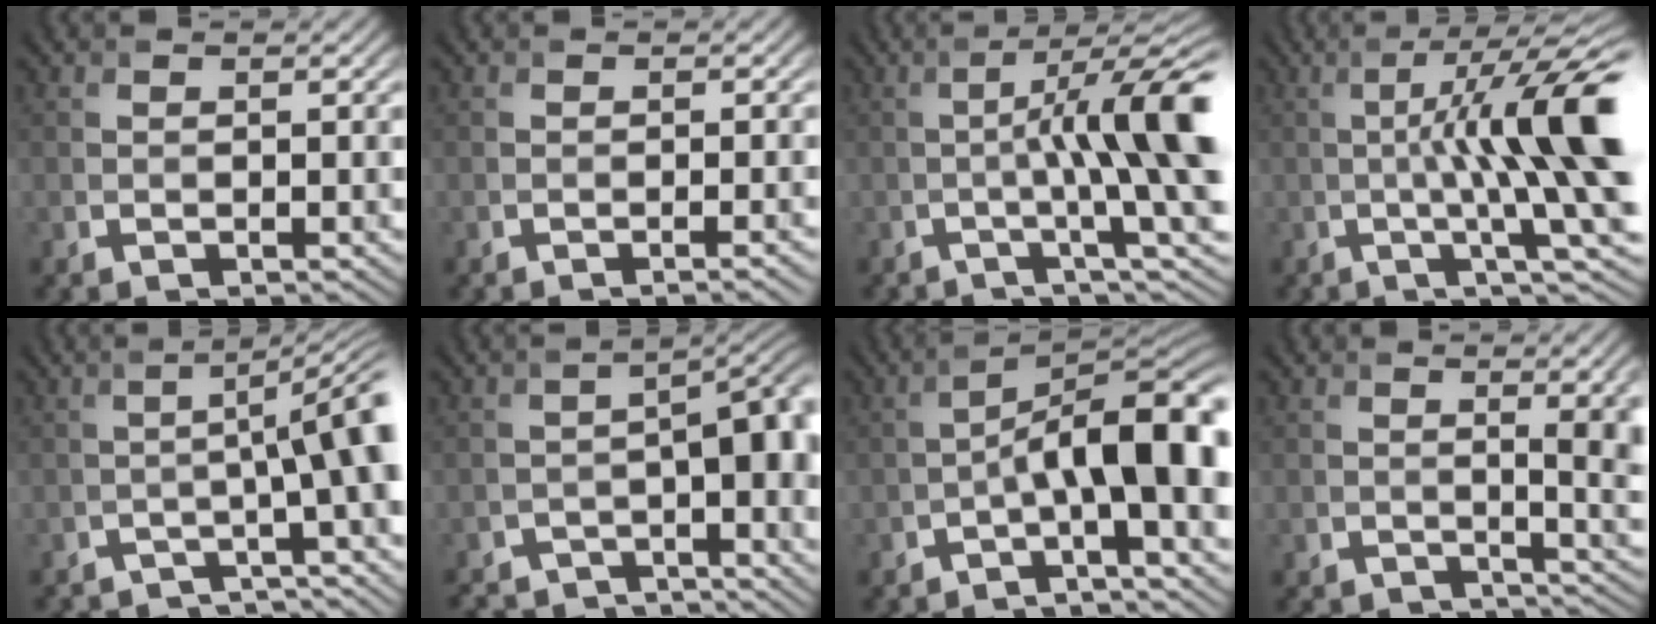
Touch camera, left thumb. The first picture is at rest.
{"total": 1.6, "force": [-0.8, 0.4, 1.4], "torque": [-0.009, 0.004, -0.019]}
{"total": 11.2, "force": [-0.8, 1.4, 11.1], "torque": [-0.148, 0.007, -0.011]}
{"total": 14.0, "force": [0.1, 2.3, 13.8], "torque": [-0.187, 0.000, 0.018]}
{"total": 9.1, "force": [-4.5, 1.9, 7.6], "torque": [-0.086, 0.002, -0.068]}
{"total": 7.1, "force": [-5.0, 2.0, 4.7], "torque": [-0.067, -0.012, -0.076]}
{"total": 8.6, "force": [-2.2, 2.0, 8.1], "torque": [-0.119, 0.019, -0.044]}
{"total": 6.5, "force": [0.1, 2.6, 5.9], "torque": [-0.057, 0.001, 0.007]}